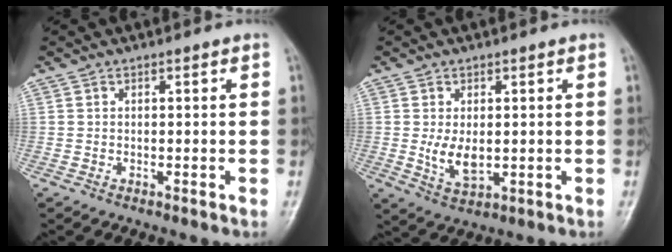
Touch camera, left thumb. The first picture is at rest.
{"total": 5.2, "force": [0.1, 3.1, 4.2], "torque": [-0.071, -0.014, 0.012]}